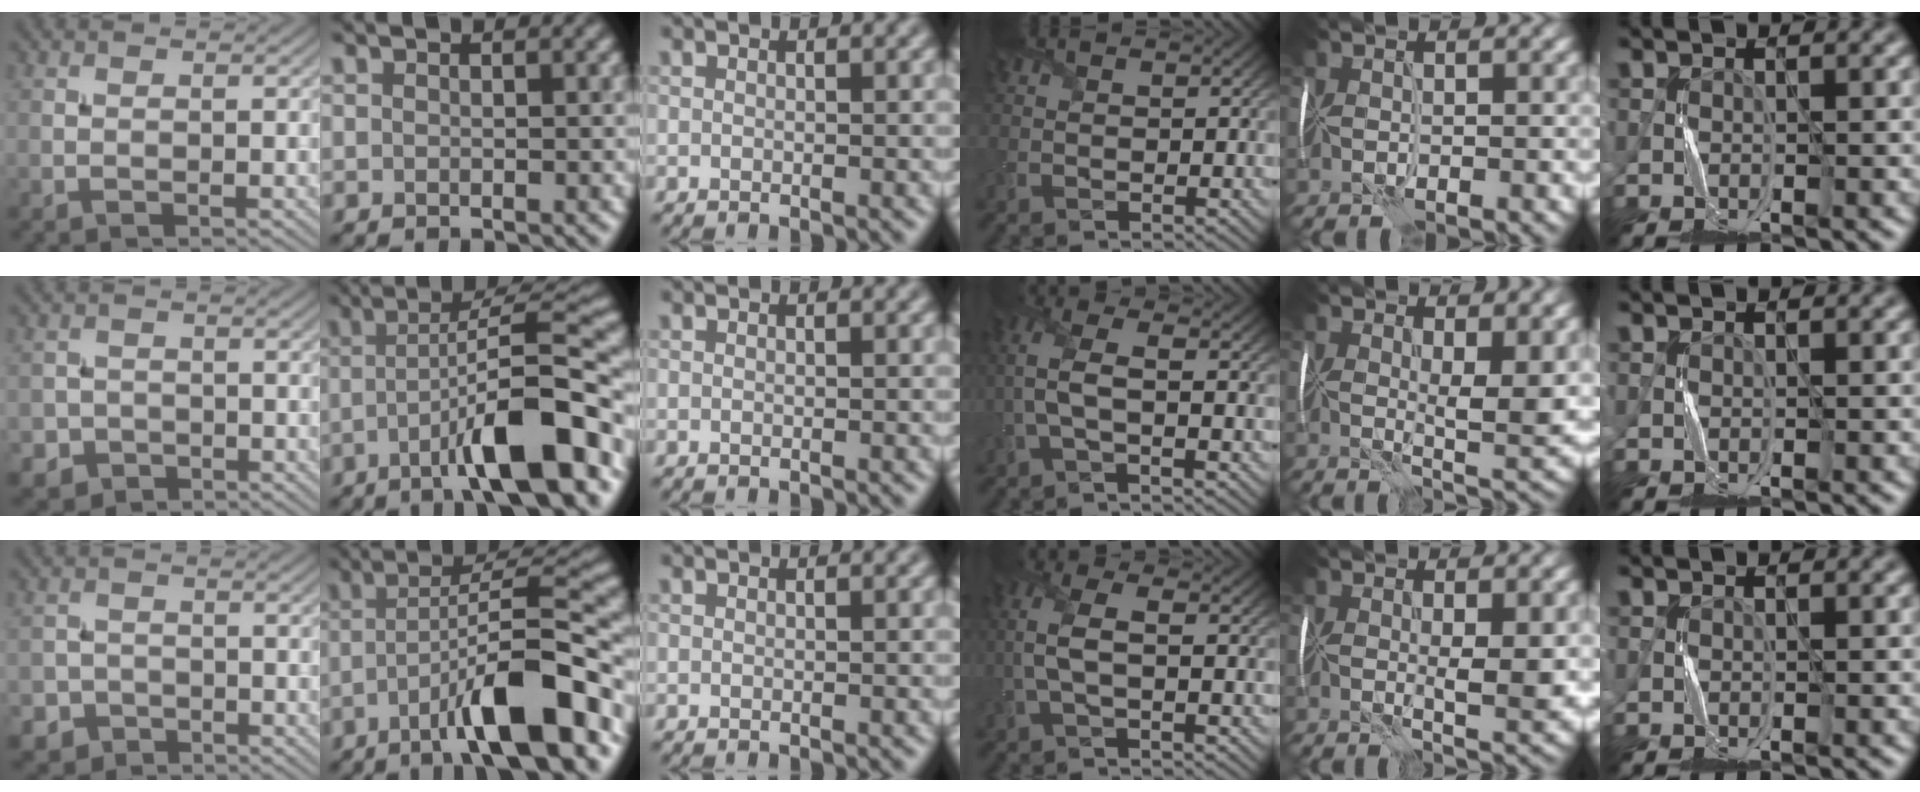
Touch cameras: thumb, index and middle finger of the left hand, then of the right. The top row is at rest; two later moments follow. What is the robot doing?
{"motion": "fold", "object": "handkerchief"}